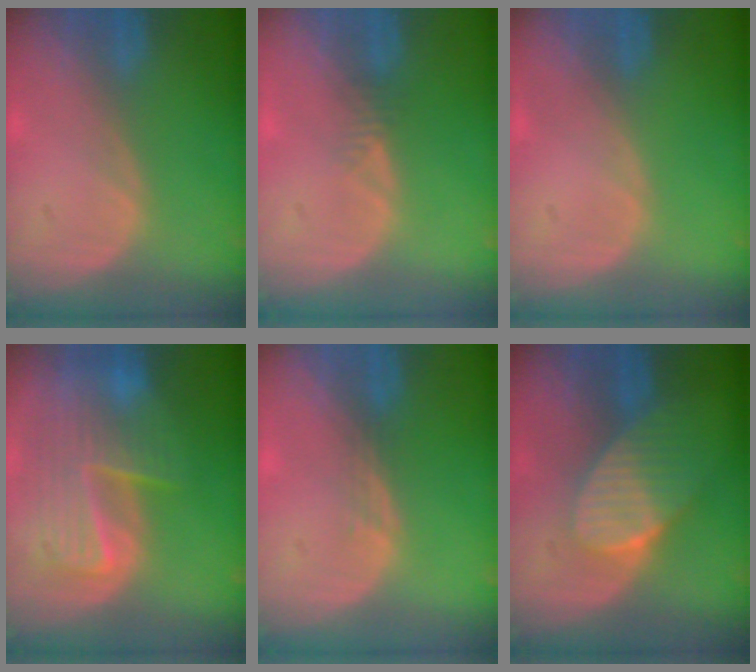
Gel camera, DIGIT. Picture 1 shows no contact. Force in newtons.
{"total": 1.2, "press": 1.0, "slide": 0.6}
{"total": 0.0}
{"total": 10.3, "press": 8.9, "slide": 5.1}
{"total": 1.1, "press": 0.9, "slide": 0.7}
{"total": 7.4, "press": 6.8, "slide": 2.8}